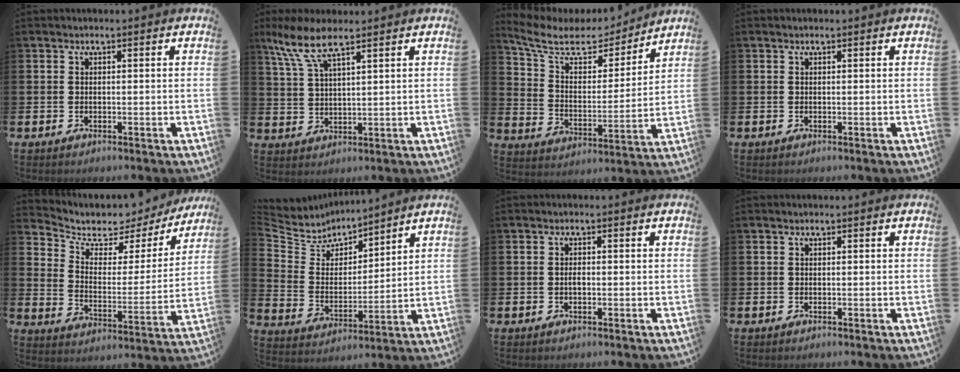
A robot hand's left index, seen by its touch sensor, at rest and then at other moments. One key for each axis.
{"total": 7.1, "fx": 5.5, "fy": 1.5, "fz": 4.2, "tx": -0.104, "ty": -0.006, "tz": 0.100}
{"total": 8.9, "fx": 7.4, "fy": 4.0, "fz": 3.2, "tx": -0.100, "ty": -0.046, "tz": 0.125}
{"total": 0.0}
{"total": 5.4, "fx": 4.7, "fy": 2.5, "fz": 1.2, "tx": -0.059, "ty": -0.035, "tz": 0.074}
{"total": 6.1, "fx": 5.7, "fy": 2.2, "fz": 0.1, "tx": -0.048, "ty": -0.047, "tz": 0.100}
{"total": 0.9, "fx": -0.1, "fy": 0.4, "fz": 0.8, "tx": -0.014, "ty": 0.001, "tz": -0.003}
{"total": 0.0}